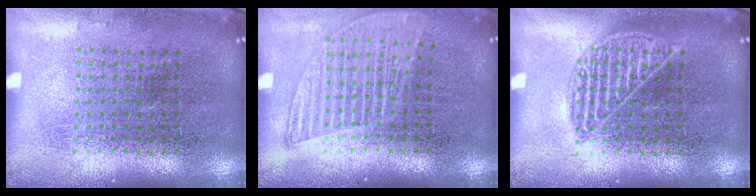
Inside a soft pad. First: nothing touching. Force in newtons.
{"total": 1.2, "press": 1.1, "slide": 0.5}
{"total": 1.6, "press": 1.6, "slide": 0.2}